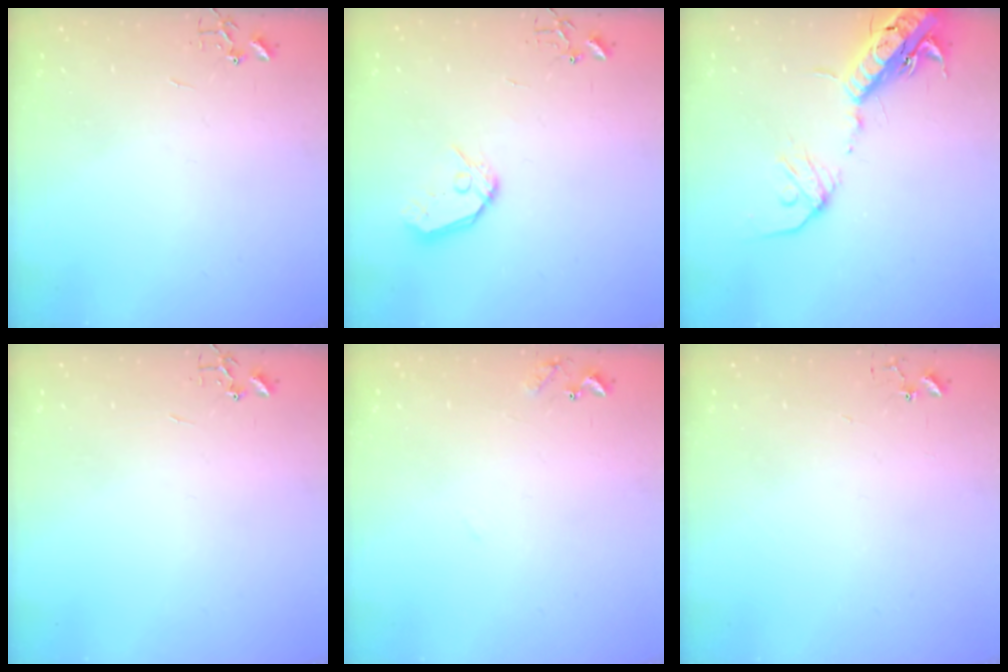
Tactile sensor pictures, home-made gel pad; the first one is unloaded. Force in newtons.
{"total": 10.5, "press": 10.5, "slide": 1.3}
{"total": 17.9, "press": 17.4, "slide": 4.3}
{"total": 0.0}
{"total": 7.8, "press": 7.8, "slide": 0.5}
{"total": 3.1, "press": 3.1, "slide": 0.3}